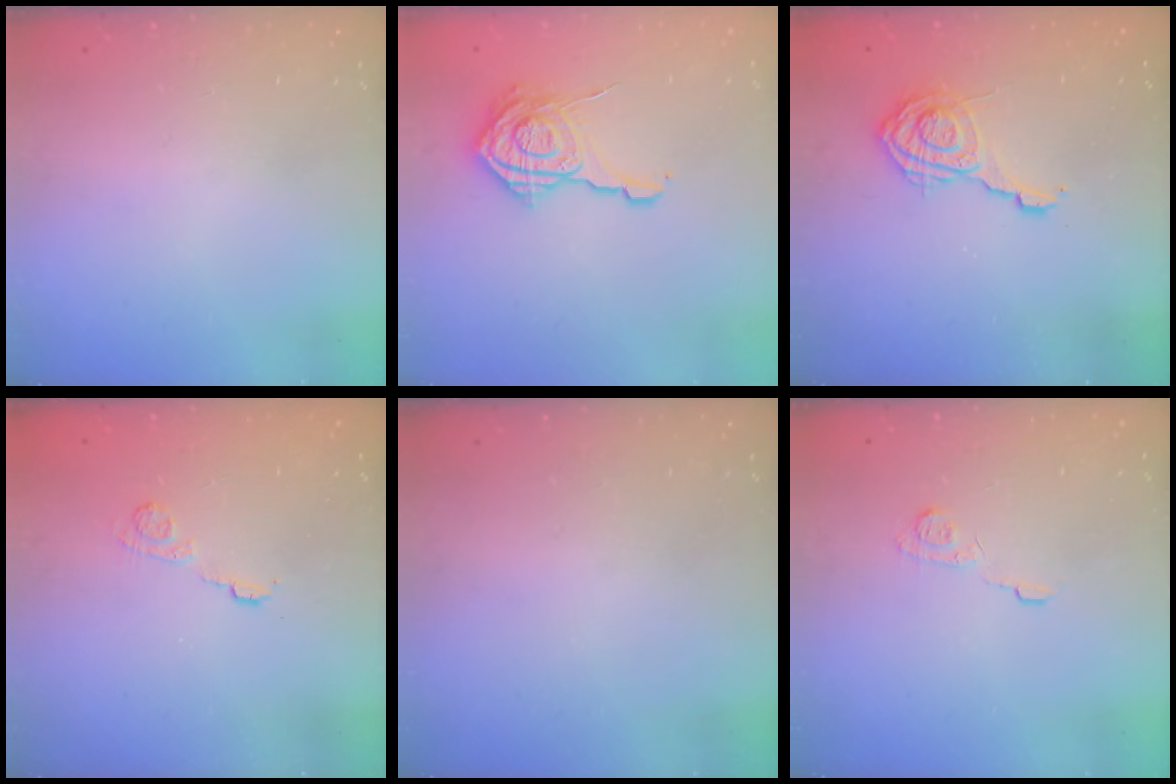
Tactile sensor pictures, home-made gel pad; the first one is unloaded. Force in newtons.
{"total": 15.0, "press": 15.0, "slide": 0.6}
{"total": 11.2, "press": 11.2, "slide": 1.3}
{"total": 4.0, "press": 3.8, "slide": 1.2}
{"total": 0.0}
{"total": 6.2, "press": 6.2, "slide": 0.5}